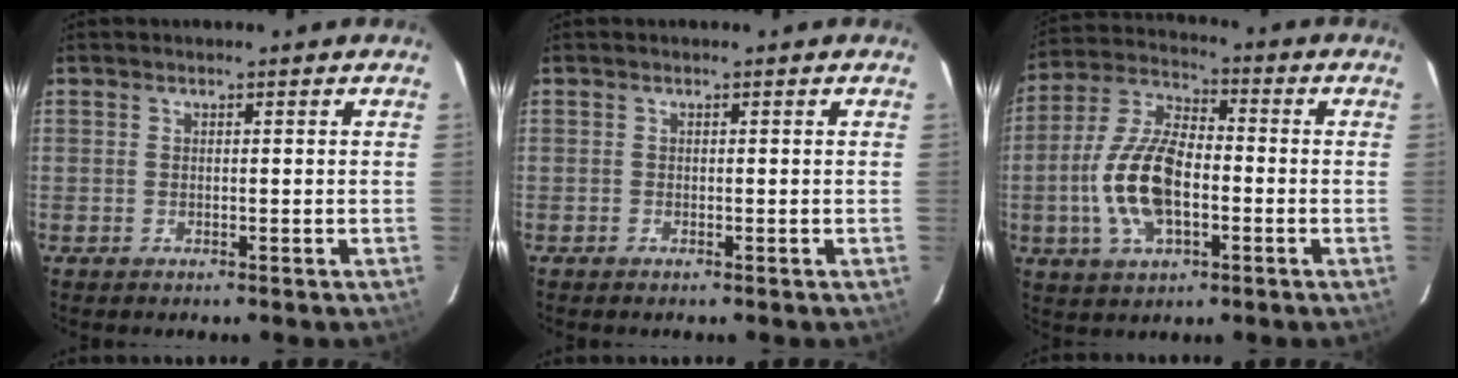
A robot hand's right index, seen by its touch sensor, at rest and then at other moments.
{"total": 0.0}
{"total": 14.2, "force": [-3.1, 6.7, 12.1], "torque": [-0.260, 0.005, -0.059]}